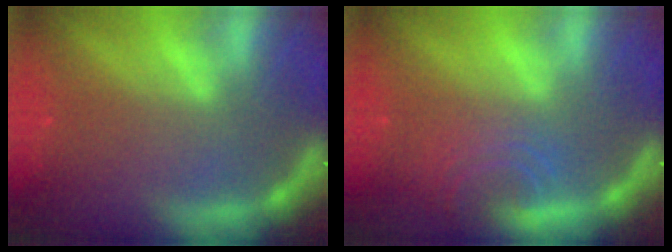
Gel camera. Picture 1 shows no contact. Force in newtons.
{"total": 4.5}